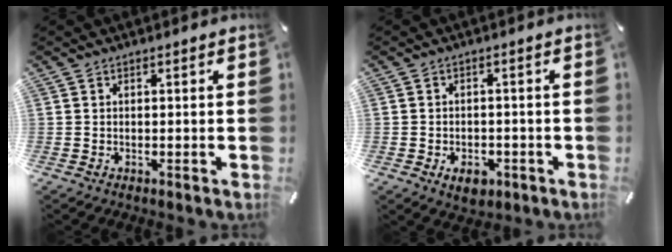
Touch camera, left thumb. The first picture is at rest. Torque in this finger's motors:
{"motor_torque": [0.04, 0.10, -0.01, 0.05, 0.00]}